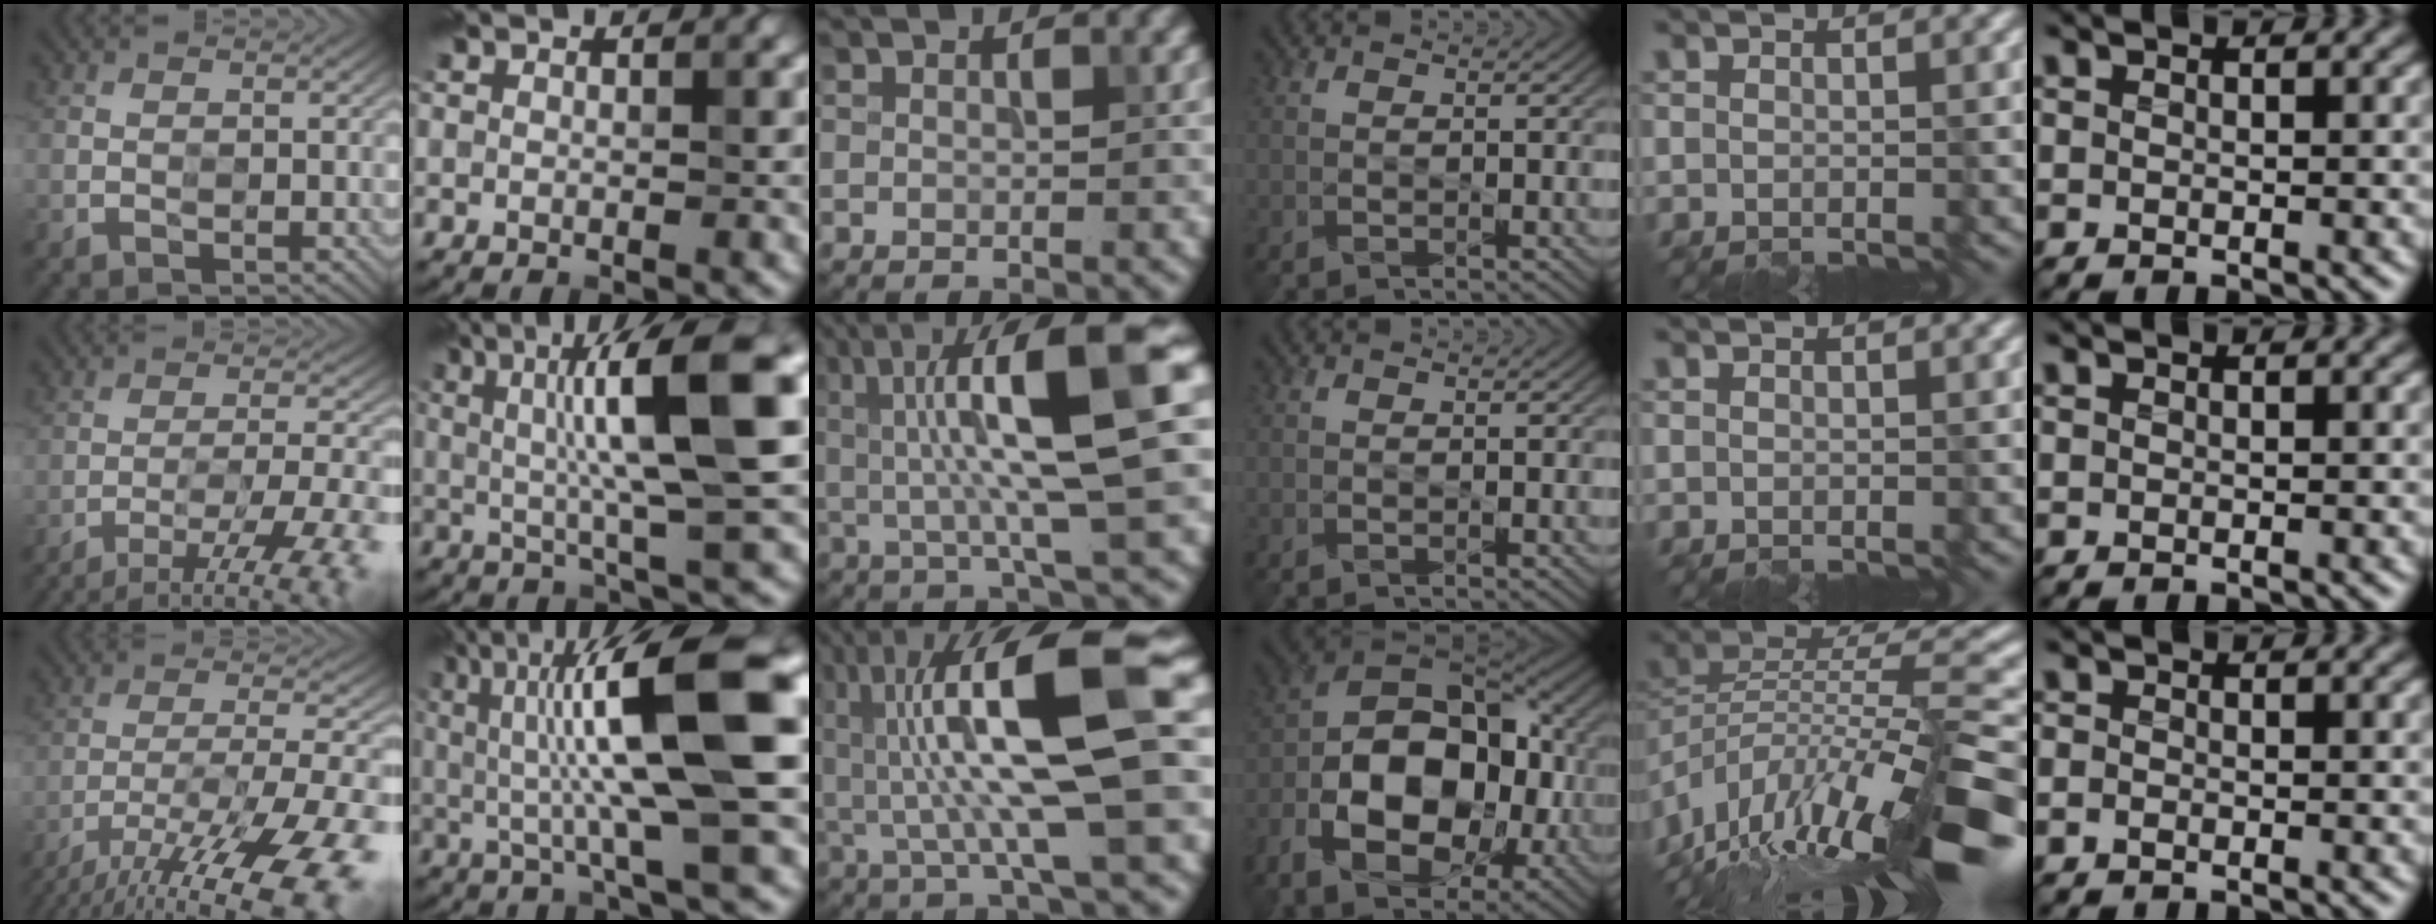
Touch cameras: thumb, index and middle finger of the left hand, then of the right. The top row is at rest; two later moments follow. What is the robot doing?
{"motion": "wipe", "object": "glass cup"}